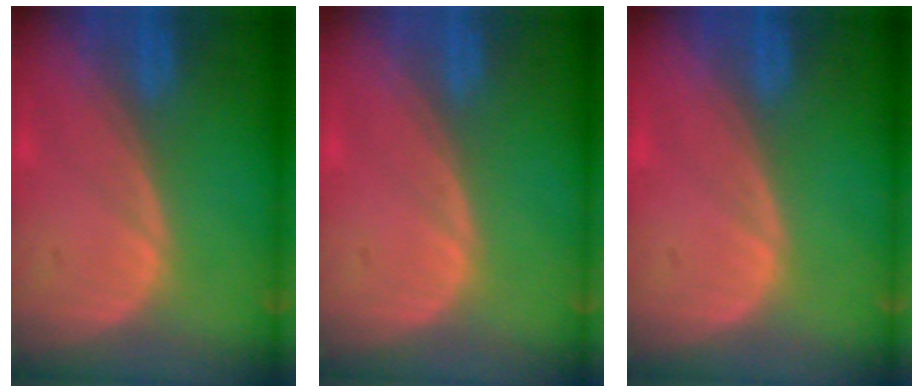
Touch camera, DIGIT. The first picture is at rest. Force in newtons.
{"total": 0.5, "press": 0.0, "slide": 0.5}
{"total": 0.0}